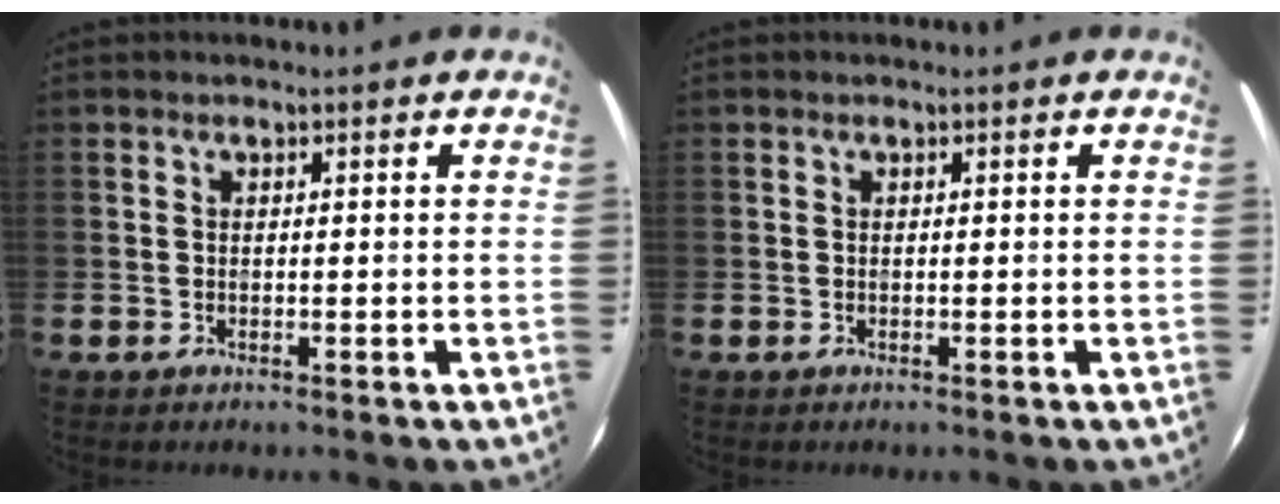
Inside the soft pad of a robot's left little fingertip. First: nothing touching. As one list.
[{"total": 0.0}]